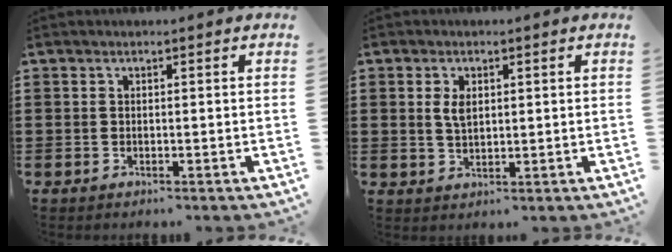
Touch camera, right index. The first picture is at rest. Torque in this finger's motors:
{"motor_torque": [0.39, 0.03, 0.16, 0.08]}